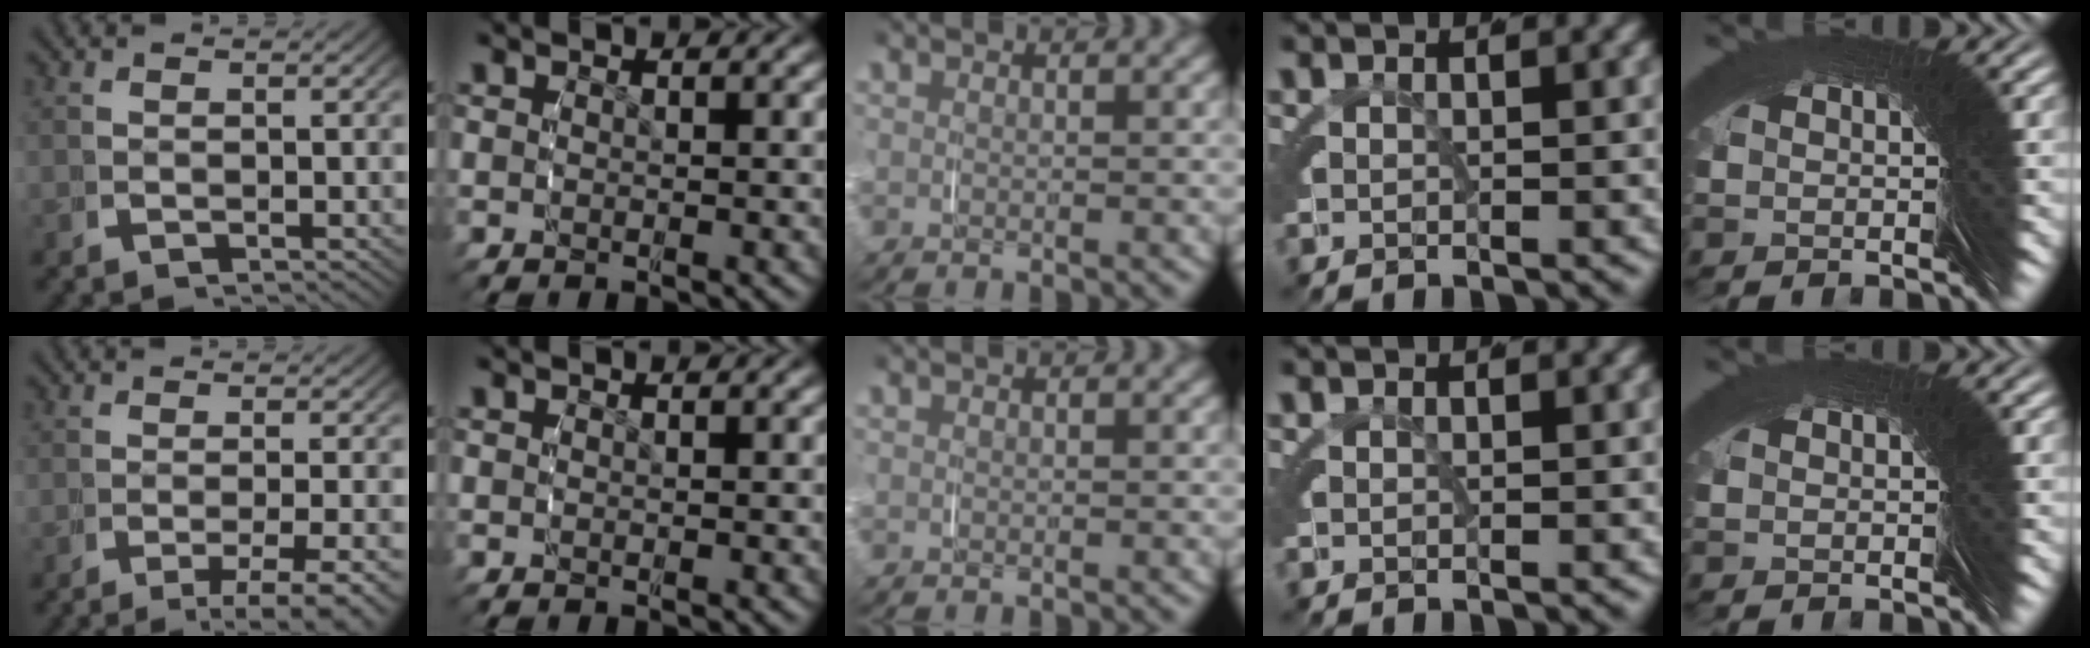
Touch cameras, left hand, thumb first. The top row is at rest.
{"thumb": {"total": 5.9, "force": [-3.9, 1.8, 4.0], "torque": [-0.063, -0.019, -0.051]}, "index": {"total": 0.9, "force": [-0.7, 0.6, 0.2], "torque": [-0.008, 0.001, -0.014]}}